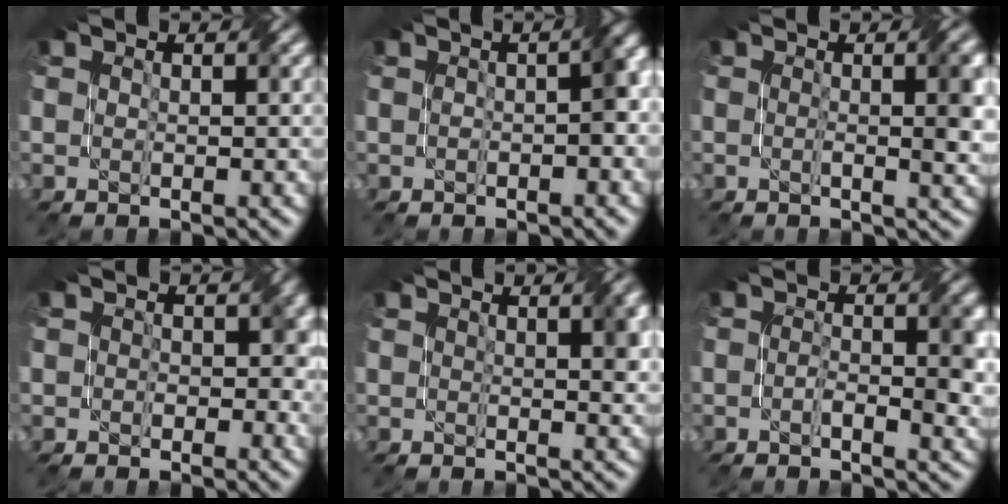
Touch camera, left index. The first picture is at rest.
{"total": 2.6, "force": [-0.3, 0.7, 2.5], "torque": [-0.036, 0.013, -0.005]}
{"total": 4.4, "force": [0.3, 1.1, 4.2], "torque": [-0.049, 0.006, 0.002]}
{"total": 3.0, "force": [0.4, 2.3, 1.8], "torque": [-0.008, -0.002, 0.000]}
{"total": 2.8, "force": [1.0, 0.8, 2.5], "torque": [-0.030, 0.002, 0.017]}
{"total": 3.9, "force": [-0.5, 1.4, 3.6], "torque": [-0.058, -0.003, -0.010]}